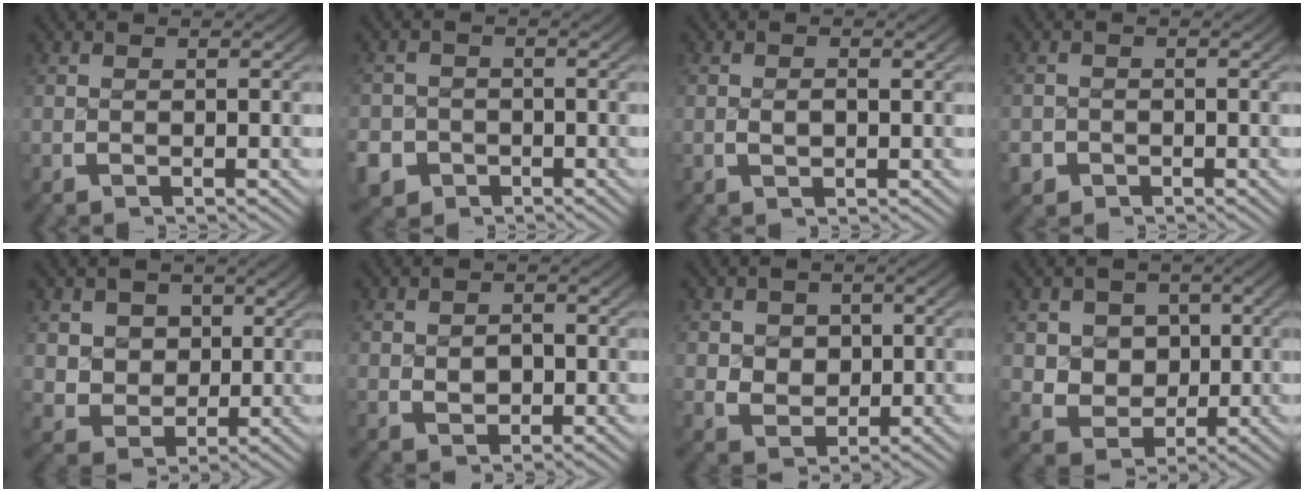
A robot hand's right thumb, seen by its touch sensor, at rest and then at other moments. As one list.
[{"total": 5.8, "force": [-3.1, 4.8, 1.4], "torque": [-0.037, -0.029, -0.048]}, {"total": 1.0, "force": [0.0, 0.6, 0.8], "torque": [-0.020, -0.002, 0.003]}, {"total": 2.7, "force": [-1.6, 2.1, 0.3], "torque": [-0.016, -0.015, -0.024]}, {"total": 6.3, "force": [0.9, 5.3, 3.3], "torque": [-0.086, -0.048, 0.033]}, {"total": 2.0, "force": [0.2, 1.5, 1.3], "torque": [-0.028, -0.011, 0.012]}, {"total": 4.2, "force": [0.3, 3.4, 2.3], "torque": [-0.051, -0.026, 0.022]}, {"total": 7.3, "force": [0.0, 6.0, 4.0], "torque": [-0.095, -0.046, 0.018]}]